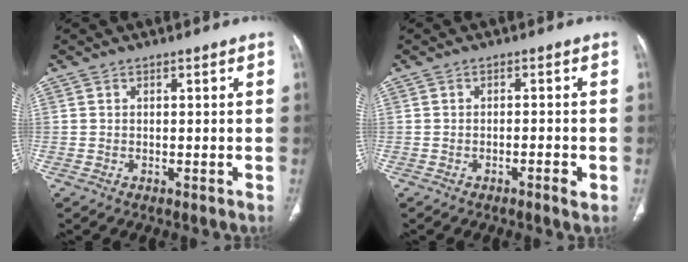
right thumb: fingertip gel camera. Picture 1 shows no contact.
{"total": 2.3, "force": [-1.1, 0.5, 2.0], "torque": [-0.038, 0.003, -0.017]}